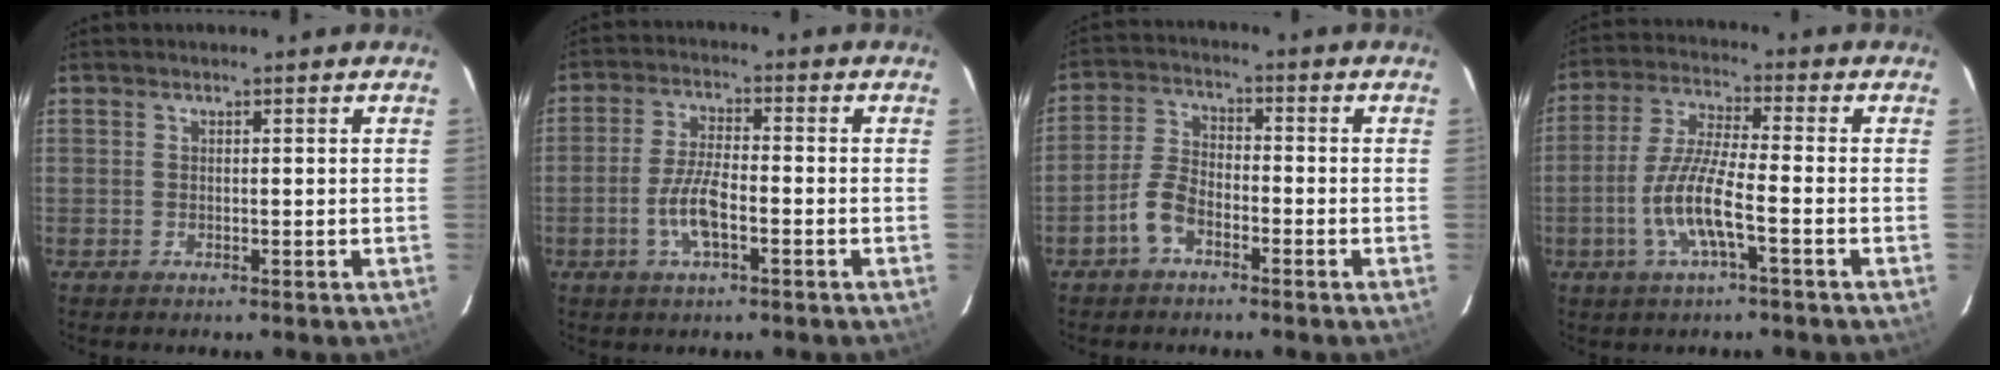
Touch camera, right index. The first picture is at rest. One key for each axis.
{"total": 6.7, "fx": -2.6, "fy": 1.9, "fz": 5.9, "tx": -0.123, "ty": 0.001, "tz": -0.051}
{"total": 5.7, "fx": -3.4, "fy": 2.8, "fz": 3.5, "tx": -0.084, "ty": 0.014, "tz": -0.069}
{"total": 9.7, "fx": -3.4, "fy": 1.1, "fz": 9.0, "tx": -0.191, "ty": -0.001, "tz": -0.068}